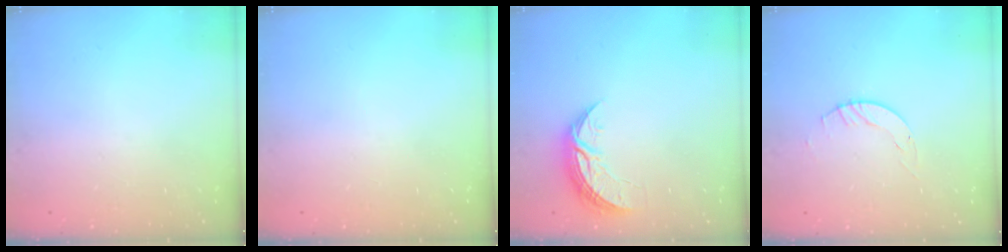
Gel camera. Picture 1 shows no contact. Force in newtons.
{"total": 0.0}
{"total": 8.4, "press": 8.4, "slide": 0.6}
{"total": 2.9, "press": 2.9, "slide": 0.4}